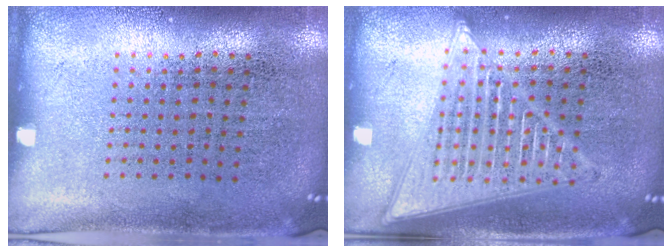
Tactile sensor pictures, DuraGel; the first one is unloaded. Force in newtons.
{"total": 2.2, "press": 2.2, "slide": 0.3}